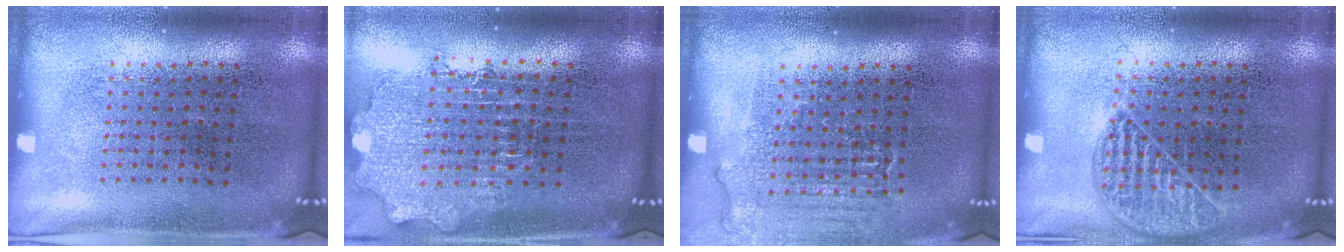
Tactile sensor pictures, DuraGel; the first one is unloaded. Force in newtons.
{"total": 2.0, "press": 1.6, "slide": 1.2}
{"total": 1.0, "press": 1.0, "slide": 0.3}
{"total": 1.0, "press": 1.0, "slide": 0.3}